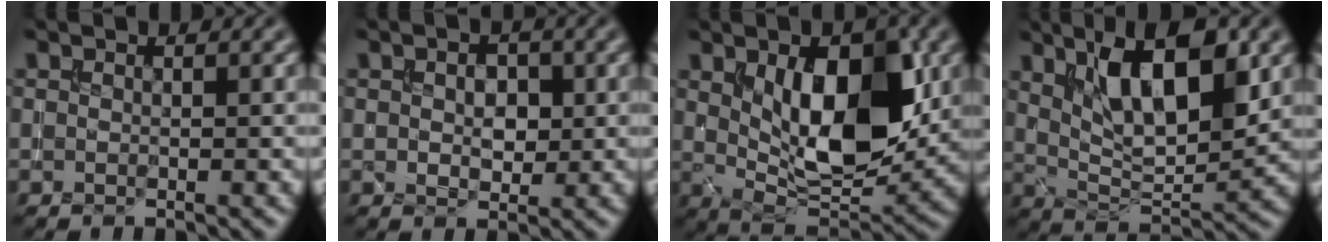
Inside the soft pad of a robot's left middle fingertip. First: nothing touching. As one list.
[{"total": 2.6, "force": [0.5, 1.8, 1.9], "torque": [-0.034, 0.000, 0.008]}, {"total": 9.8, "force": [1.9, 4.9, 8.3], "torque": [-0.134, -0.009, 0.037]}, {"total": 9.4, "force": [3.5, 3.6, 7.9], "torque": [-0.127, -0.001, 0.059]}]